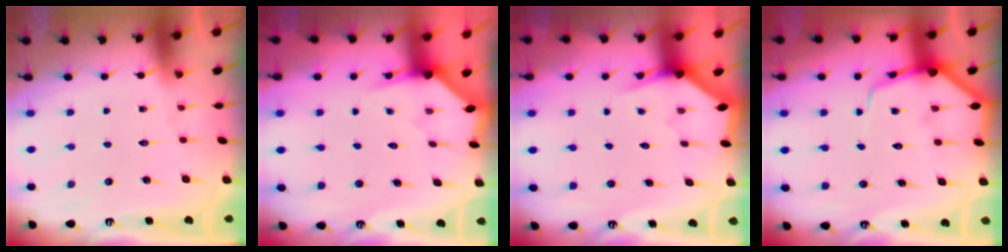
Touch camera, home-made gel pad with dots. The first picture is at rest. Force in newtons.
{"total": 2.7, "press": 2.7, "slide": 0.2}
{"total": 3.0, "press": 3.0, "slide": 0.0}
{"total": 8.5, "press": 8.4, "slide": 0.9}